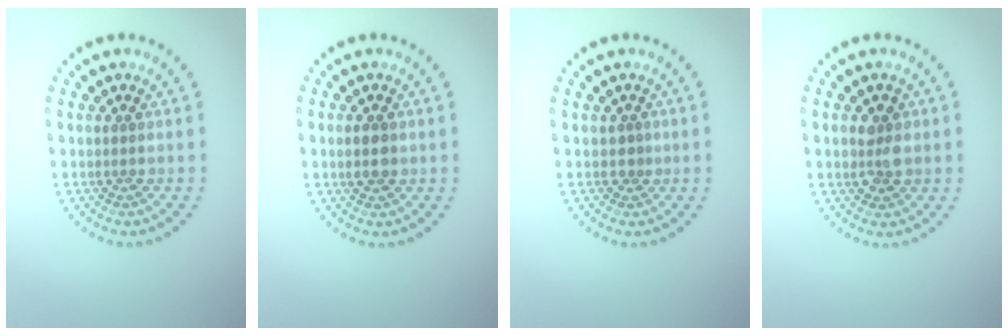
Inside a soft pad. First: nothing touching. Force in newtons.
{"total": 1.7, "press": 1.7, "slide": 0.1}
{"total": 0.8, "press": 0.5, "slide": 0.6}
{"total": 2.4, "press": 2.4, "slide": 0.3}